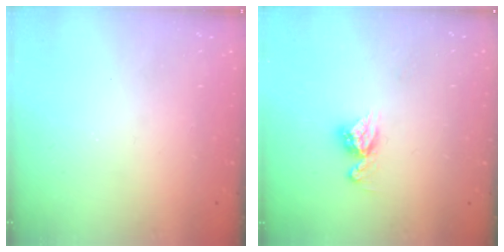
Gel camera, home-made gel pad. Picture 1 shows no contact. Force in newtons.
{"total": 8.4, "press": 8.4, "slide": 0.7}